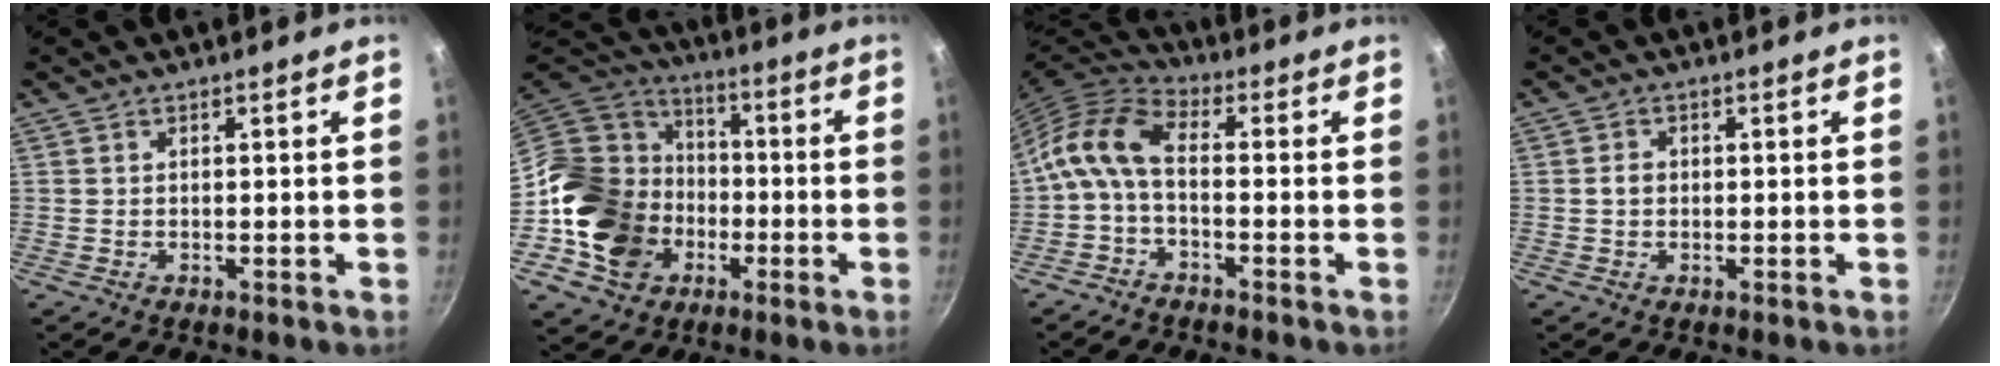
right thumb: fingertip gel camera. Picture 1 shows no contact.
{"total": 21.2, "force": [-6.2, 17.0, 11.1], "torque": [-0.200, 0.054, -0.109]}
{"total": 9.4, "force": [-1.1, 4.8, 8.1], "torque": [-0.162, 0.030, -0.038]}
{"total": 1.8, "force": [0.0, 1.5, 1.0], "torque": [-0.015, 0.006, -0.002]}